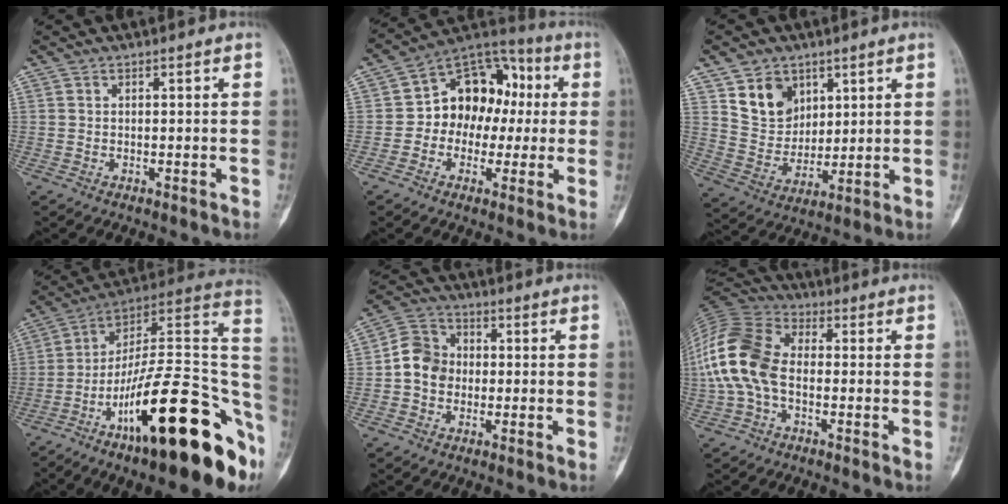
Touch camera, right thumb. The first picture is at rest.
{"total": 14.7, "force": [0.1, 11.4, 9.3], "torque": [-0.085, 0.043, -0.011]}
{"total": 10.1, "force": [5.2, 7.6, 4.0], "torque": [-0.044, -0.036, 0.109]}
{"total": 29.1, "force": [-11.6, 8.4, 25.4], "torque": [-0.312, 0.076, -0.179]}
{"total": 8.2, "force": [-0.6, 7.0, 4.1], "torque": [-0.054, 0.026, -0.024]}
{"total": 15.1, "force": [-1.4, 9.8, 11.4], "torque": [-0.248, 0.035, -0.036]}